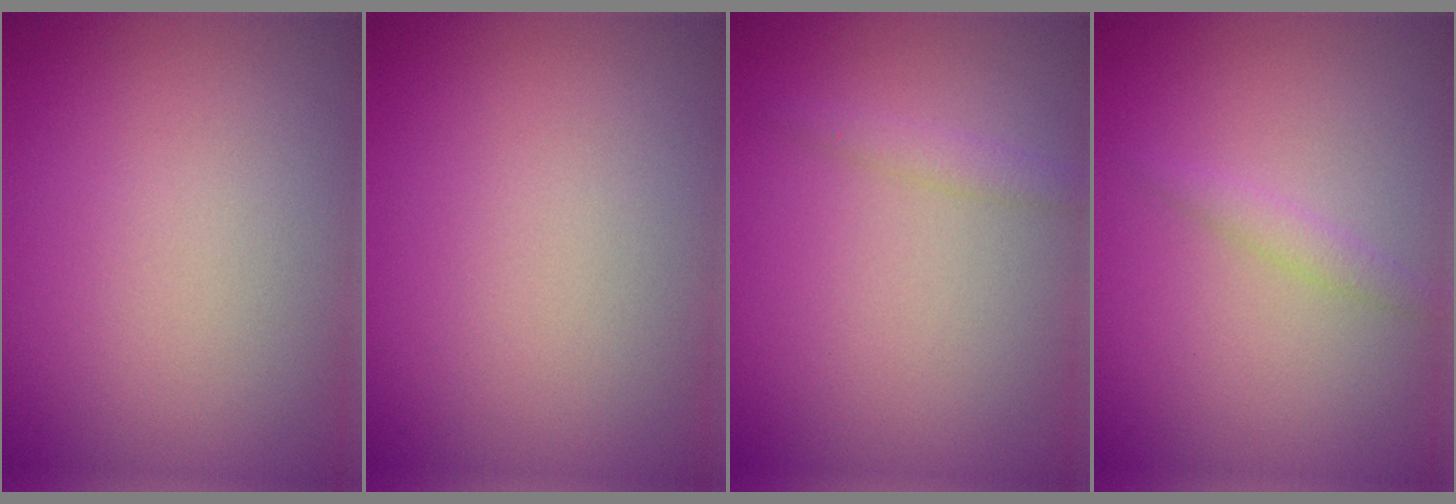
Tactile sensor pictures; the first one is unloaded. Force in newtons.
{"total": 0.0}
{"total": 1.2, "press": 1.2, "slide": 0.1}
{"total": 1.2, "press": 1.2, "slide": 0.1}